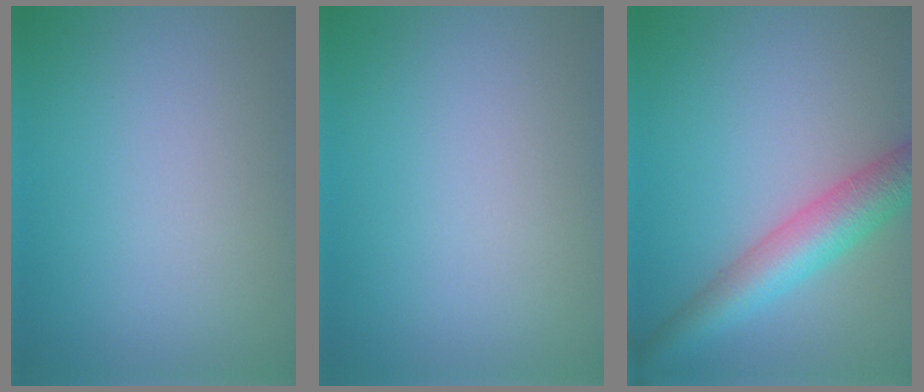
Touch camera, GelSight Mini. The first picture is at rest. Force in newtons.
{"total": 0.0}
{"total": 5.8, "press": 5.8, "slide": 0.2}